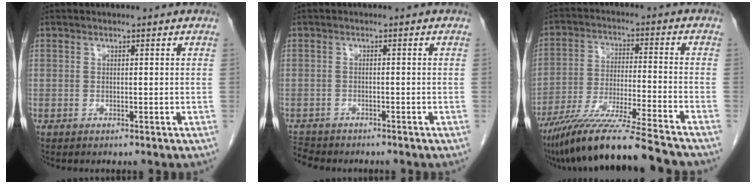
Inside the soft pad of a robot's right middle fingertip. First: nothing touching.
{"total": 4.7, "force": [-4.4, 1.4, 1.0], "torque": [-0.024, -0.011, -0.073]}
{"total": 16.8, "force": [-14.1, -0.7, 9.1], "torque": [-0.176, -0.040, -0.243]}